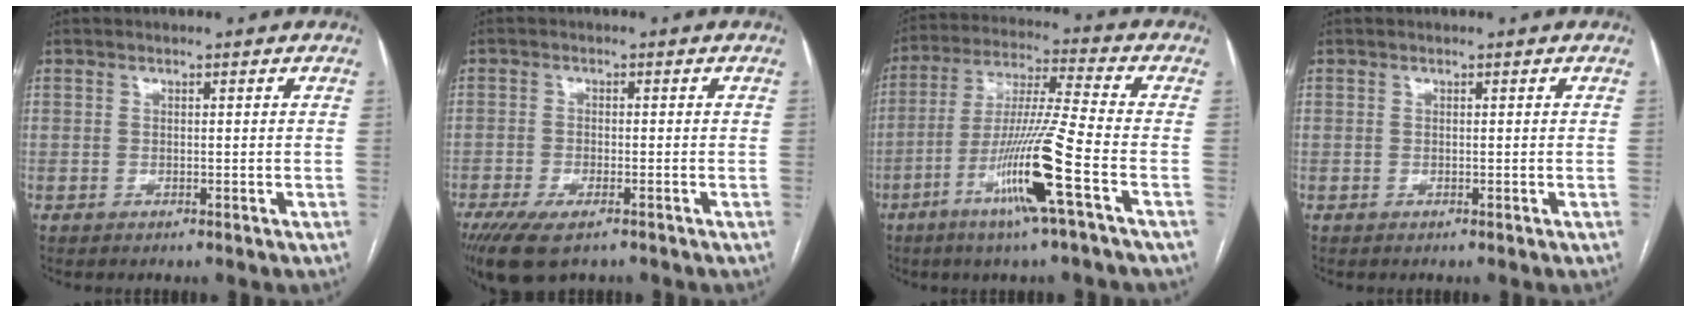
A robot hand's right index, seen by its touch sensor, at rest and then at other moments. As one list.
[{"total": 8.2, "force": [-5.7, 2.7, 5.3], "torque": [-0.093, -0.018, -0.094]}, {"total": 13.8, "force": [-5.8, -1.5, 12.5], "torque": [-0.245, -0.016, -0.113]}, {"total": 0.0}]